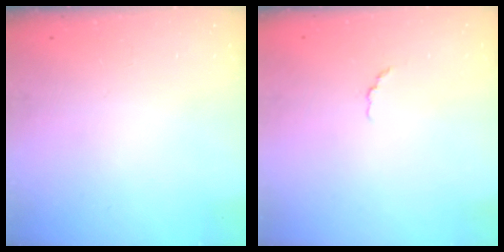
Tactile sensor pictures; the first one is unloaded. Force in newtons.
{"total": 1.4, "press": 1.2, "slide": 0.6}